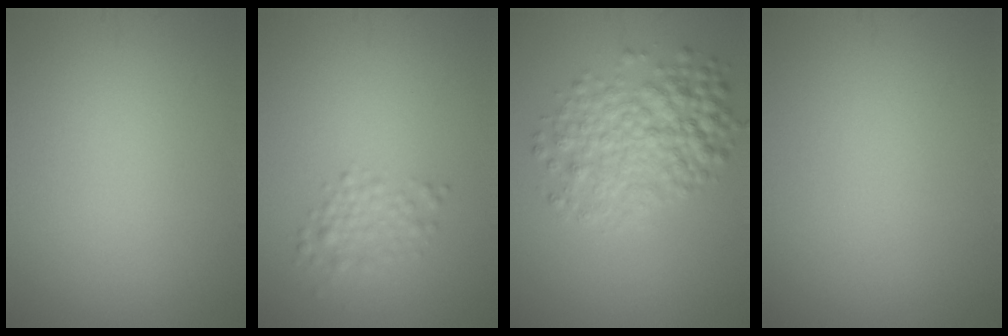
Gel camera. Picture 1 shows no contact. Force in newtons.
{"total": 2.2, "press": 2.2, "slide": 0.1}
{"total": 5.8, "press": 5.8, "slide": 0.1}
{"total": 0.0}